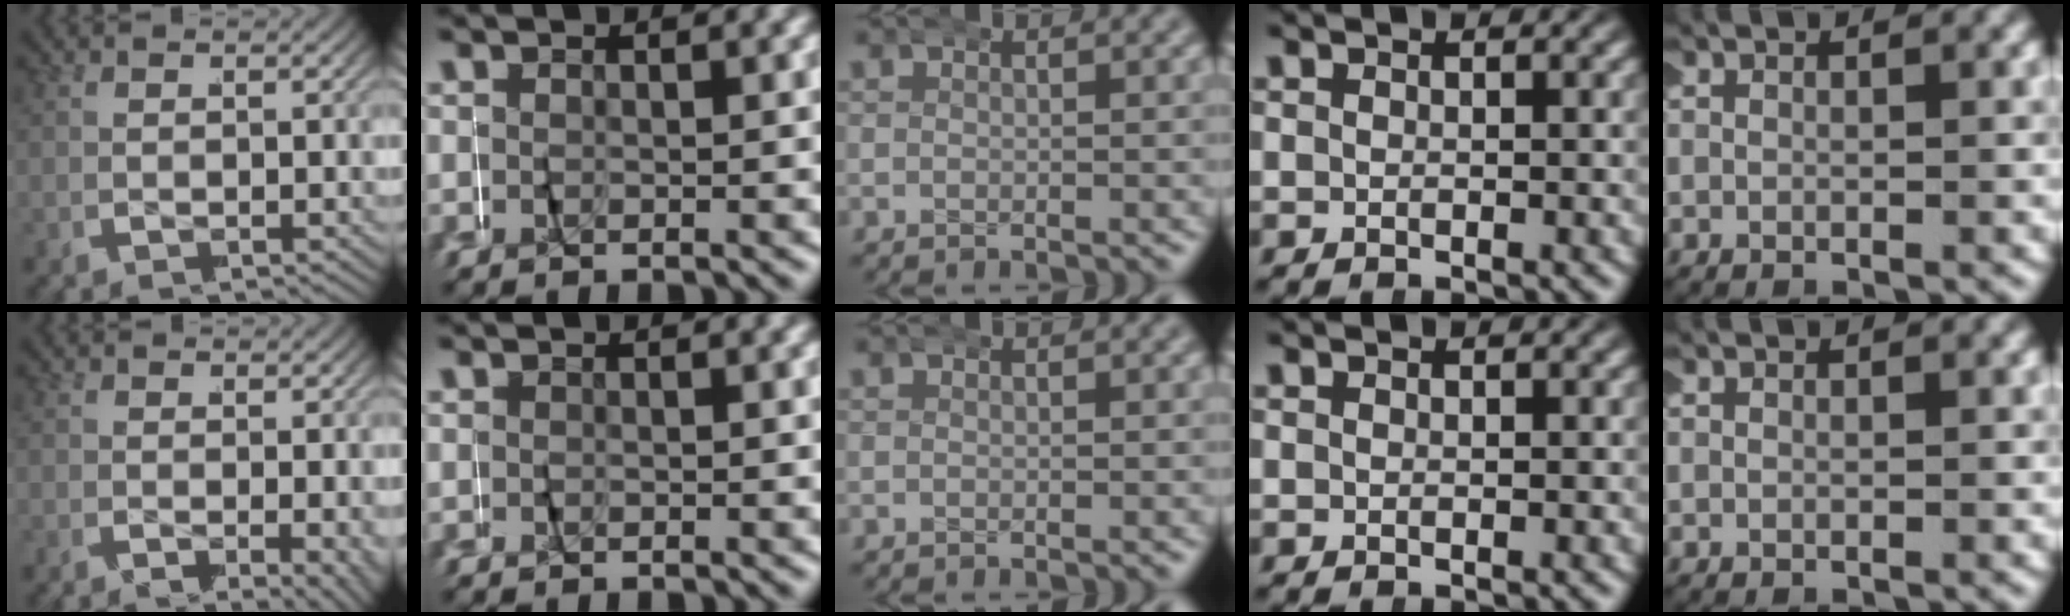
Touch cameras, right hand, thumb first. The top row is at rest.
{"thumb": {"total": 3.0, "force": [-0.8, 1.4, 2.5], "torque": [-0.038, -0.018, -0.005]}, "index": {"total": 0.7, "force": [0.3, 0.5, 0.4], "torque": [-0.006, -0.001, 0.006]}}